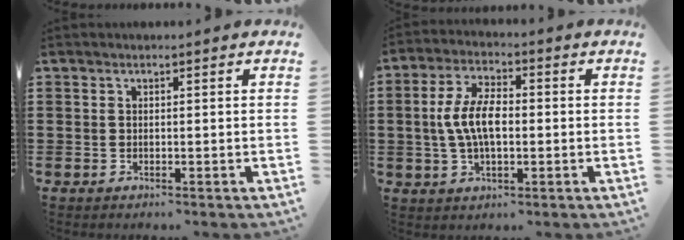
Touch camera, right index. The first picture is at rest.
{"total": 7.7, "force": [-0.3, 3.7, 6.7], "torque": [-0.150, 0.001, -0.013]}